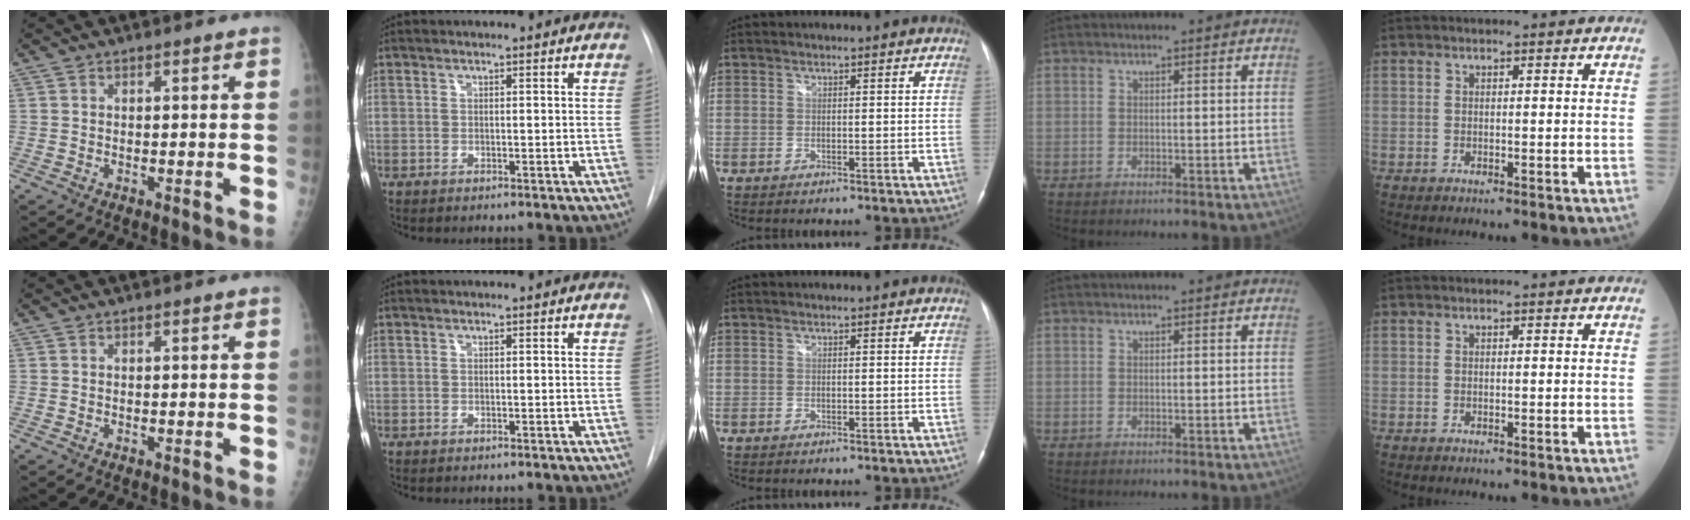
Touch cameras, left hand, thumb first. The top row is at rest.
{}